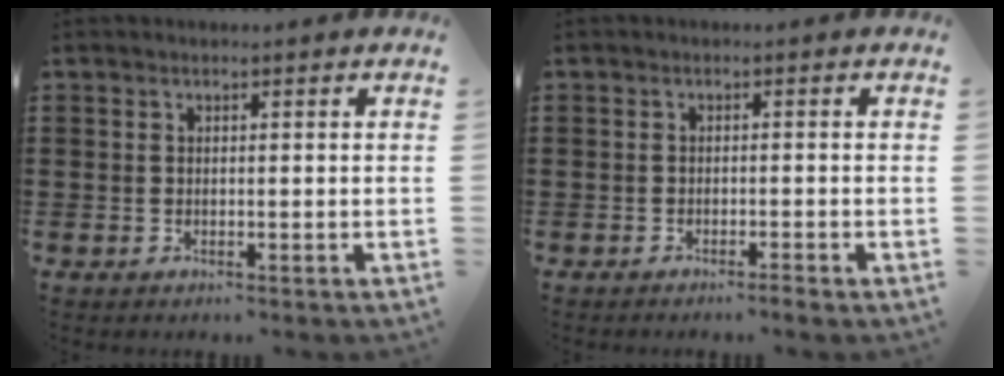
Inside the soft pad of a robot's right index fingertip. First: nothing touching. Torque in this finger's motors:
{"motor_torque": [0.68, 0.16, 0.08, 0.02]}